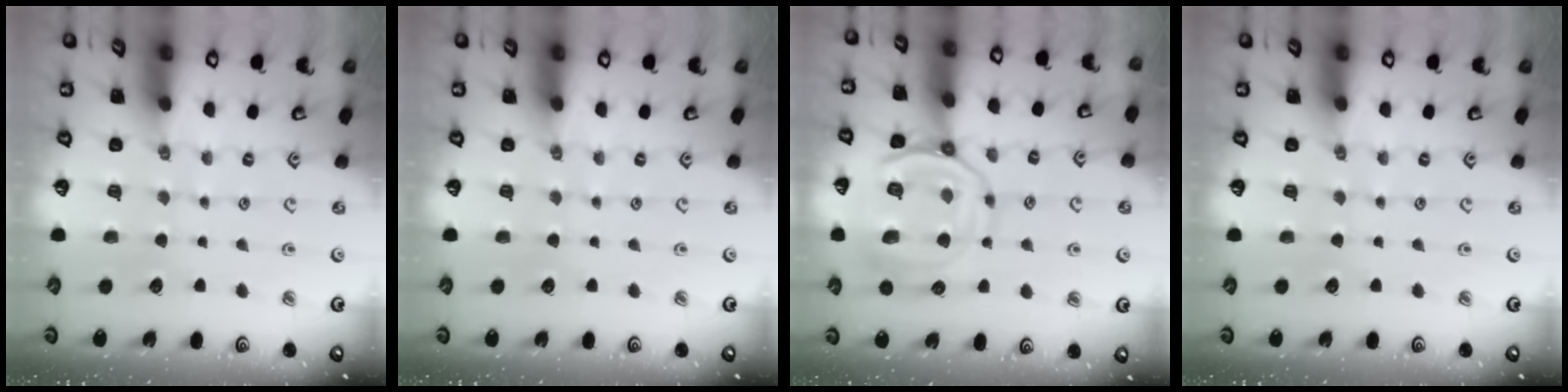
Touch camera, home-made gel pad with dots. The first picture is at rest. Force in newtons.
{"total": 0.0}
{"total": 16.4, "press": 16.3, "slide": 1.6}
{"total": 0.0}